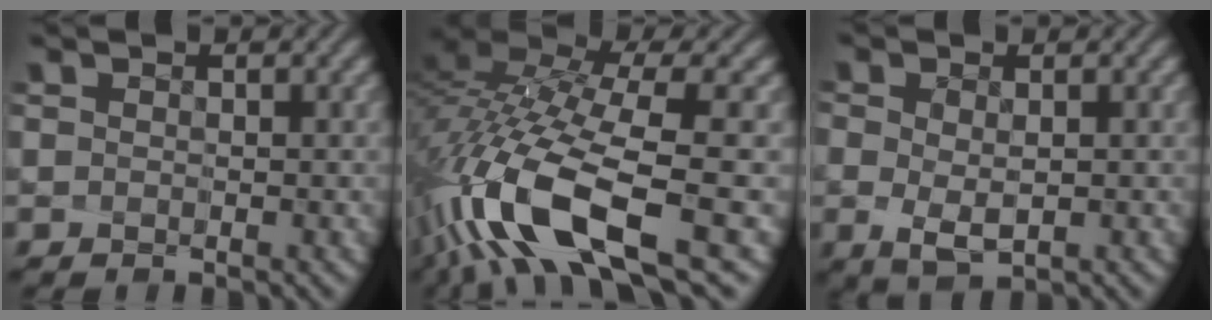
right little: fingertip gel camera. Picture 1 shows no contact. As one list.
[{"total": 12.3, "force": [-5.9, 3.5, 10.3], "torque": [-0.218, -0.010, -0.095]}, {"total": 2.4, "force": [-1.3, 0.9, 1.9], "torque": [-0.034, -0.022, -0.004]}]